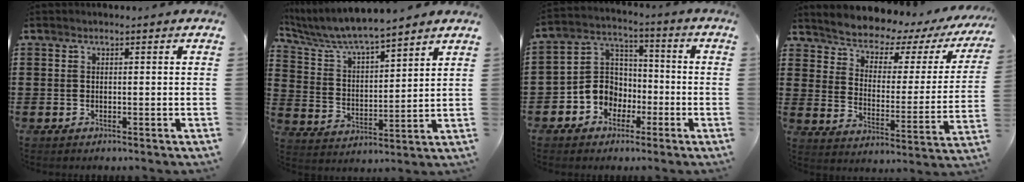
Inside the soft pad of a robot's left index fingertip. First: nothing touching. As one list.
[{"total": 5.8, "force": [5.6, 0.3, 1.7], "torque": [-0.060, -0.035, 0.093]}, {"total": 7.3, "force": [-2.7, 6.5, 1.8], "torque": [-0.075, 0.009, -0.058]}, {"total": 4.4, "force": [4.3, 0.9, 0.6], "torque": [-0.043, -0.045, 0.065]}]